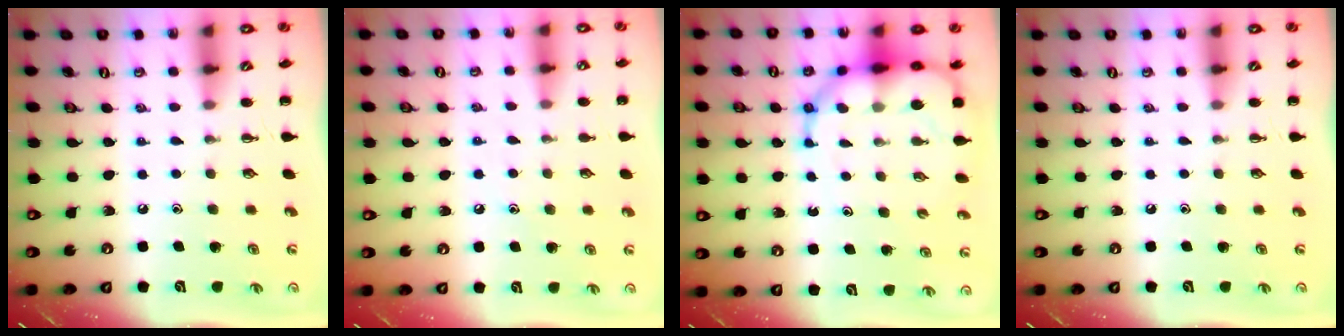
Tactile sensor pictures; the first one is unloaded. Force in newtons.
{"total": 5.0, "press": 4.8, "slide": 1.4}
{"total": 11.1, "press": 10.8, "slide": 2.7}
{"total": 0.0}